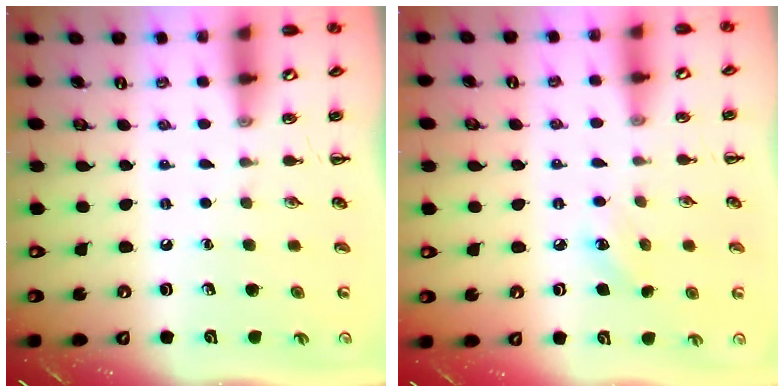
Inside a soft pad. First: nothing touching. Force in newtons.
{"total": 6.1, "press": 5.9, "slide": 1.7}